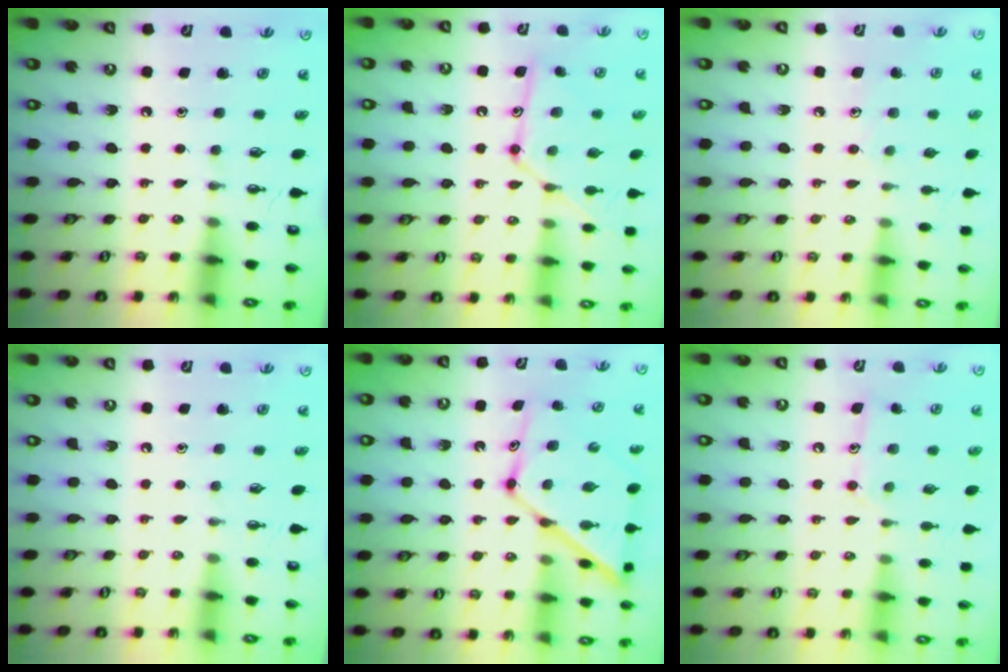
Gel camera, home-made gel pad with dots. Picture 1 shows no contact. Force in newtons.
{"total": 13.2, "press": 13.1, "slide": 0.9}
{"total": 5.2, "press": 5.1, "slide": 0.5}
{"total": 0.0}
{"total": 15.8, "press": 15.7, "slide": 1.4}
{"total": 9.4, "press": 9.4, "slide": 0.7}